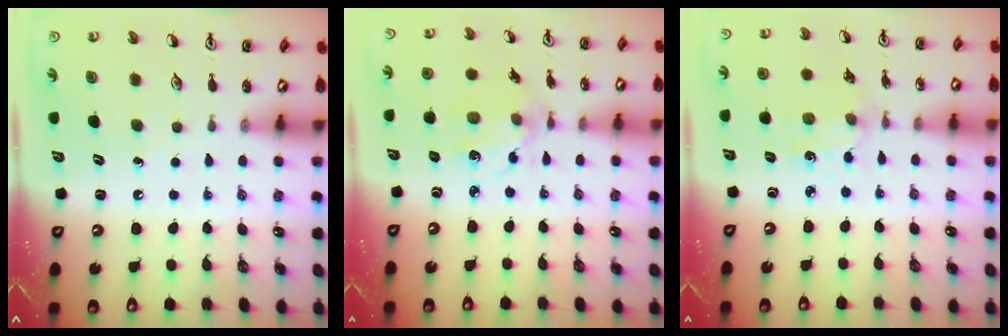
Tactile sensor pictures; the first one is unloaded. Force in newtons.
{"total": 3.5, "press": 3.4, "slide": 1.0}
{"total": 2.0, "press": 1.9, "slide": 0.4}